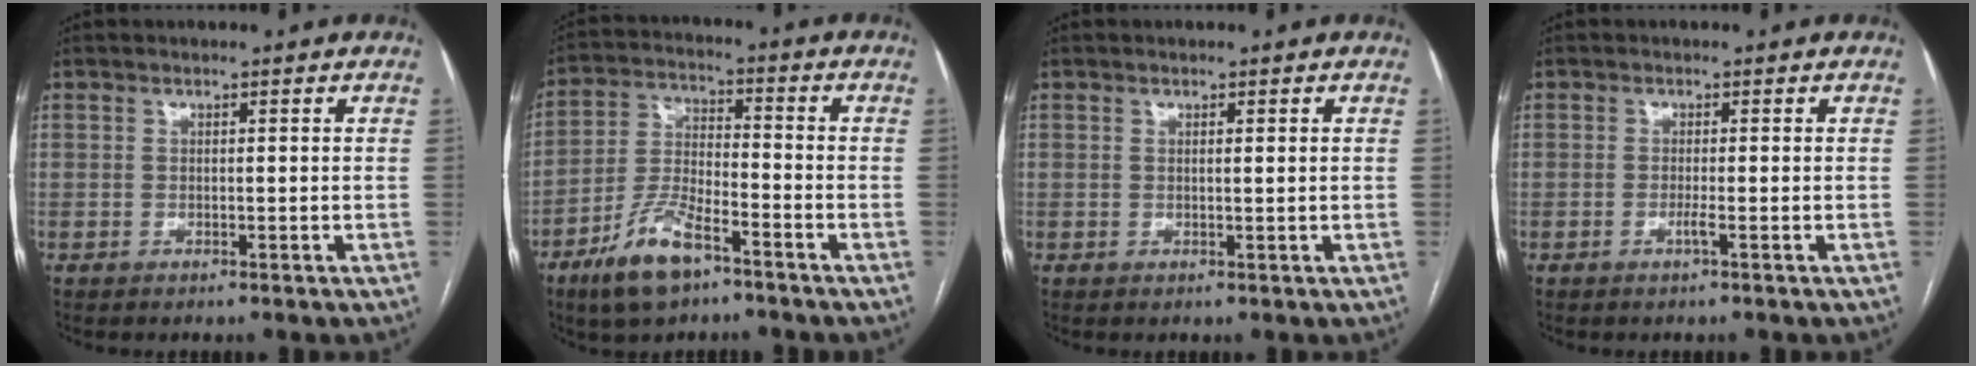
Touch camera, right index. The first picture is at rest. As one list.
[{"total": 10.5, "force": [-6.7, 3.4, 7.3], "torque": [-0.156, -0.007, -0.124]}, {"total": 0.7, "force": [0.3, -0.3, 0.6], "torque": [-0.012, -0.001, 0.003]}, {"total": 1.0, "force": [-0.4, -0.2, 0.9], "torque": [-0.019, -0.001, -0.009]}]